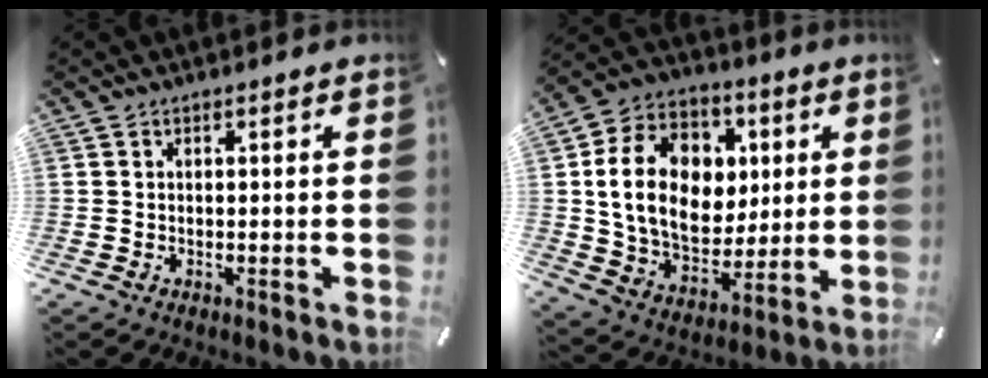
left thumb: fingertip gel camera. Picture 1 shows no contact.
{"total": 18.6, "force": [3.0, 14.9, 10.6], "torque": [-0.206, 0.002, 0.064]}